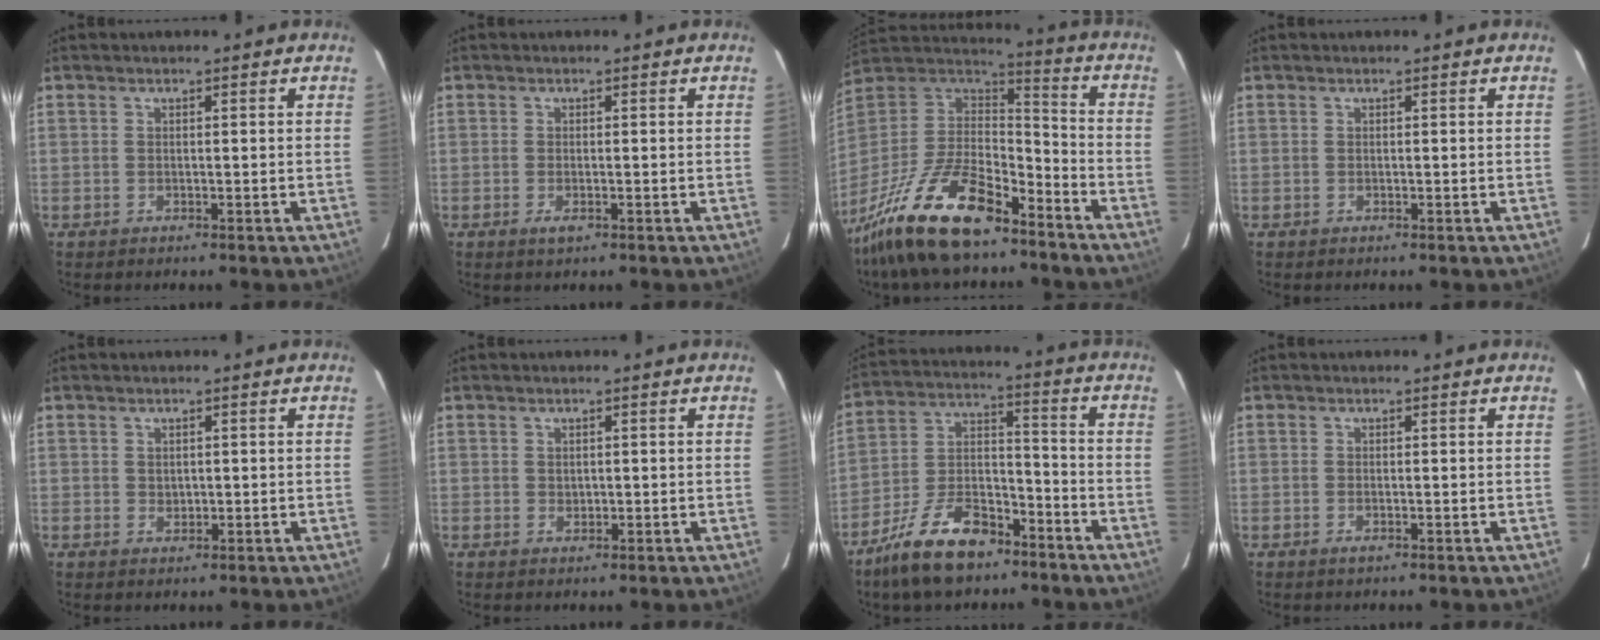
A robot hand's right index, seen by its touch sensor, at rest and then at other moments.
{"total": 1.6, "force": [-0.7, 0.4, 1.4], "torque": [-0.028, -0.004, -0.009]}
{"total": 23.2, "force": [-16.2, 8.5, 14.3], "torque": [-0.296, -0.020, -0.285]}
{"total": 0.0}
{"total": 1.3, "force": [0.4, 1.2, 0.4], "torque": [-0.002, 0.001, 0.010]}
{"total": 1.1, "force": [0.3, 1.0, 0.2], "torque": [0.000, 0.001, 0.008]}
{"total": 15.4, "force": [-10.8, 6.8, 8.6], "torque": [-0.178, 0.009, -0.189]}
{"total": 0.7, "force": [-0.2, -0.1, 0.7], "torque": [-0.013, -0.001, -0.005]}